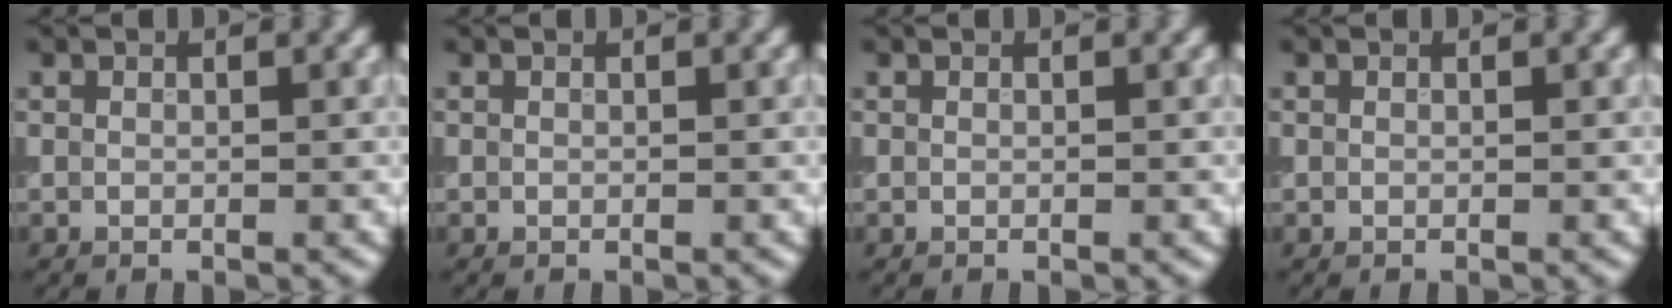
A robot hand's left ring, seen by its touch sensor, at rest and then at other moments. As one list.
[{"total": 0.0}, {"total": 0.0}, {"total": 0.0}]